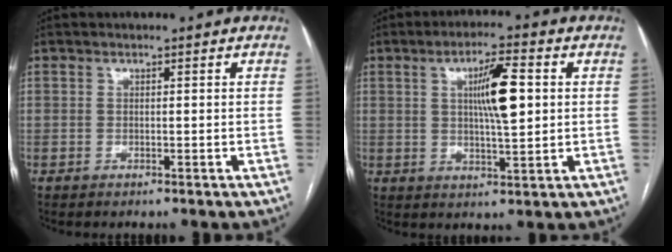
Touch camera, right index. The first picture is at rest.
{"total": 8.4, "force": [1.6, 1.3, 8.1], "torque": [-0.139, 0.006, 0.029]}